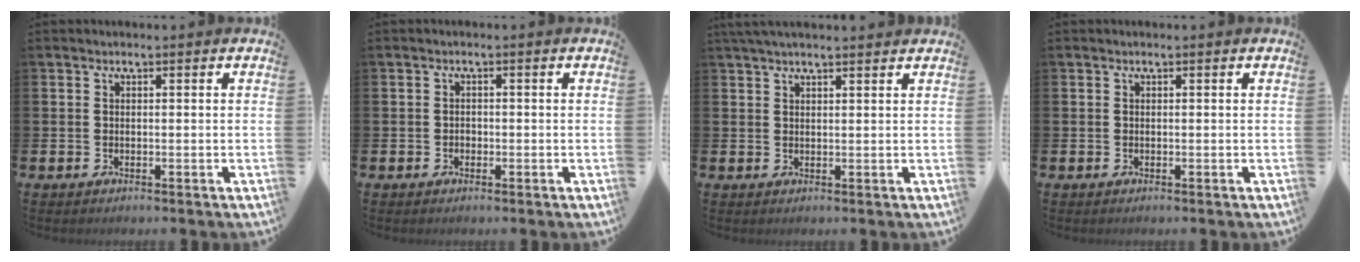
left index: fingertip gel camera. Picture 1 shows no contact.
{"total": 0.9, "force": [-0.4, 0.8, 0.2], "torque": [-0.006, 0.004, -0.009]}
{"total": 2.5, "force": [2.2, 0.3, 1.1], "torque": [-0.022, -0.001, 0.041]}
{"total": 0.0}